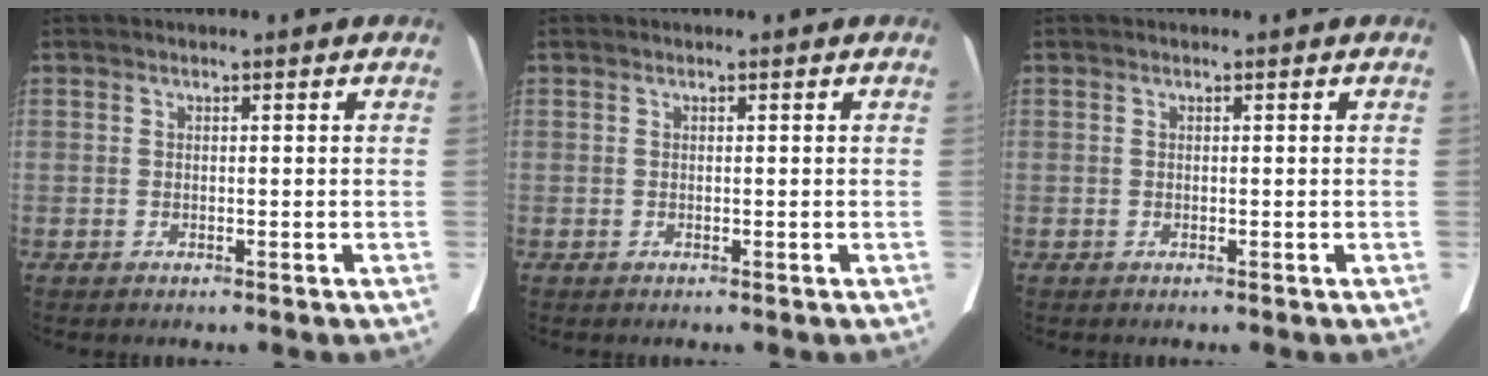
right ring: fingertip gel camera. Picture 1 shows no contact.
{"total": 0.0}
{"total": 0.0}